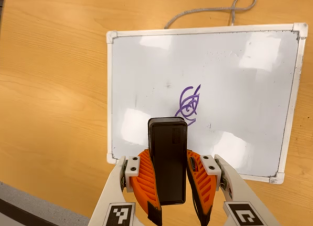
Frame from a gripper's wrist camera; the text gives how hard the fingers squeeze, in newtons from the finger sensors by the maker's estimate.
{"total": 9.0, "left": 7.6, "right": 10.3}